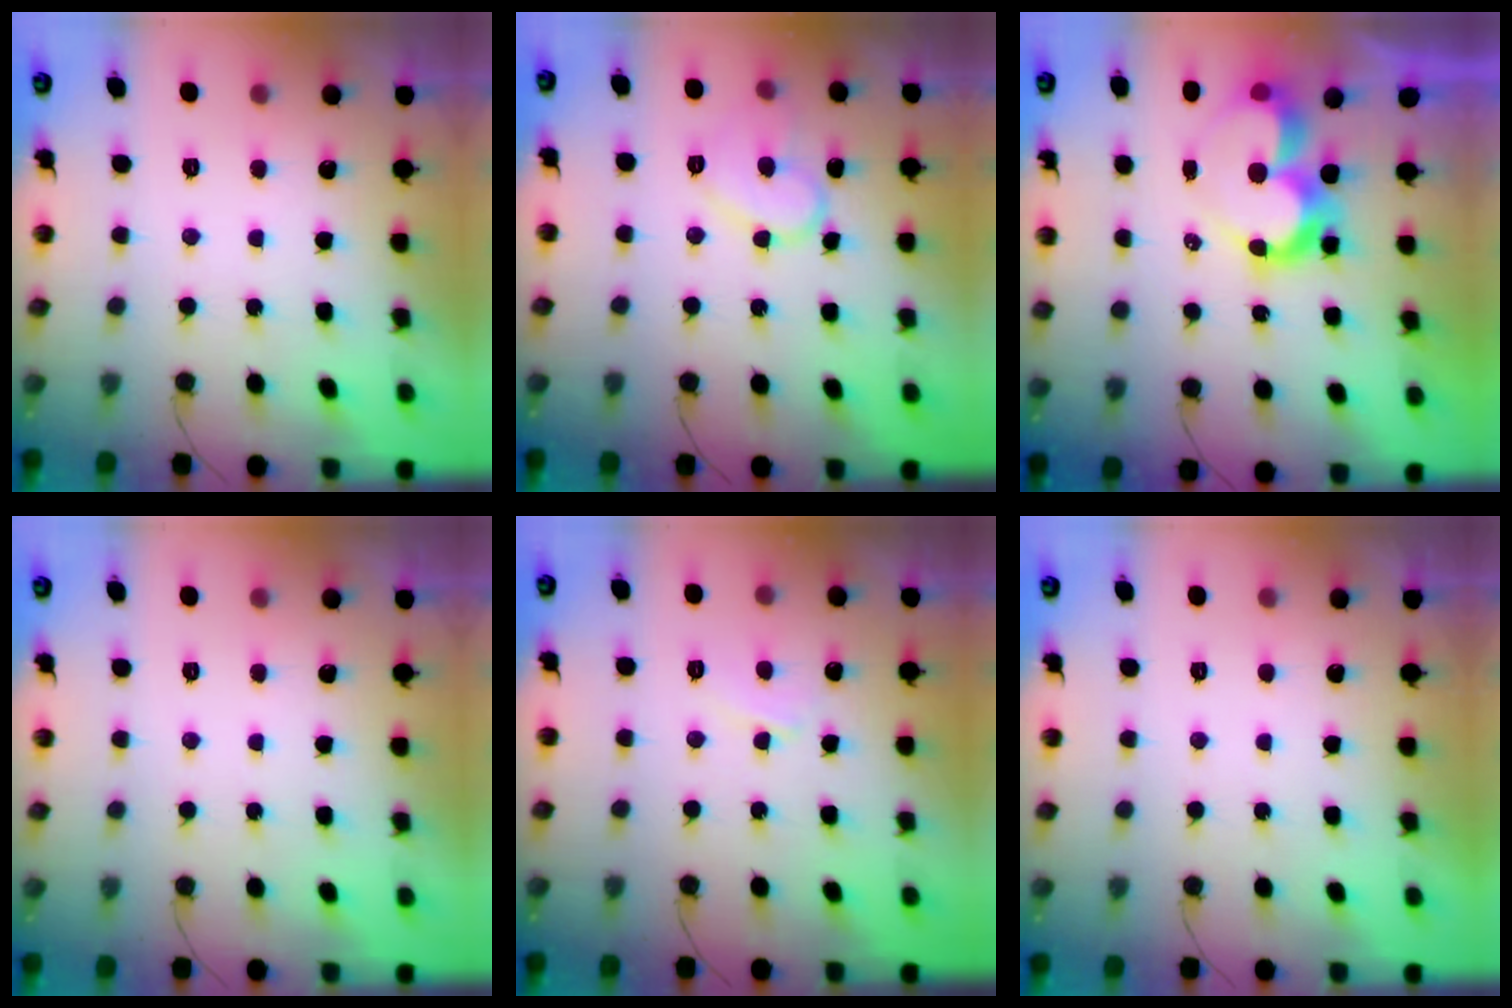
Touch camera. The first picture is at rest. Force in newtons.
{"total": 10.9, "press": 10.9, "slide": 0.1}
{"total": 10.5, "press": 10.4, "slide": 1.0}
{"total": 0.0}
{"total": 3.7, "press": 3.7, "slide": 0.4}
{"total": 1.7, "press": 1.7, "slide": 0.0}